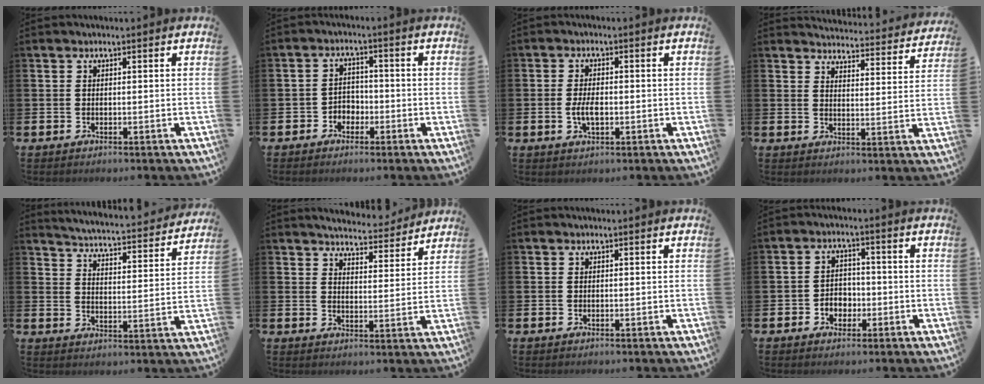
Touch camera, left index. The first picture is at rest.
{"total": 2.6, "force": [-1.7, 1.9, 0.3], "torque": [-0.017, 0.005, -0.041]}
{"total": 3.4, "force": [-0.4, 1.6, 2.9], "torque": [-0.049, -0.005, -0.013]}
{"total": 4.1, "force": [4.1, 0.4, 0.3], "torque": [-0.010, -0.039, 0.066]}
{"total": 4.7, "force": [4.7, 0.1, 0.9], "torque": [-0.043, -0.041, 0.076]}
{"total": 4.9, "force": [4.8, 0.6, 0.3], "torque": [-0.017, -0.038, 0.081]}
{"total": 0.0}
{"total": 3.1, "force": [-1.4, 2.5, 1.1], "torque": [-0.022, 0.004, -0.033]}